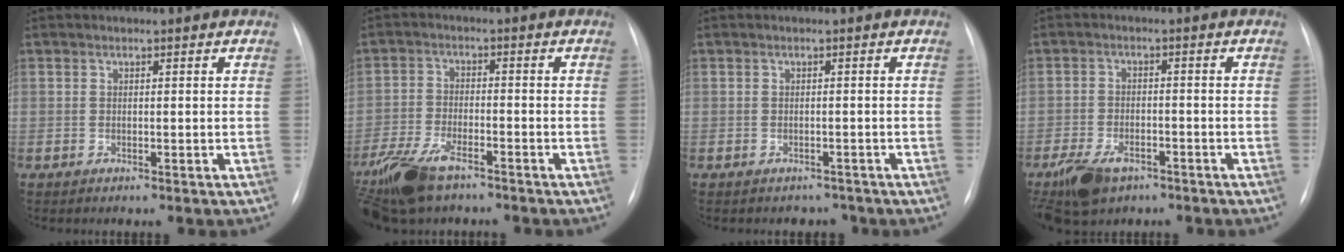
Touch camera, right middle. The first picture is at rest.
{"total": 10.0, "force": [-7.3, 3.6, 5.9], "torque": [-0.124, -0.015, -0.133]}
{"total": 2.1, "force": [-1.7, 1.1, -0.3], "torque": [0.004, 0.007, -0.023]}
{"total": 7.5, "force": [-4.9, 4.0, 4.0], "torque": [-0.079, -0.005, -0.078]}